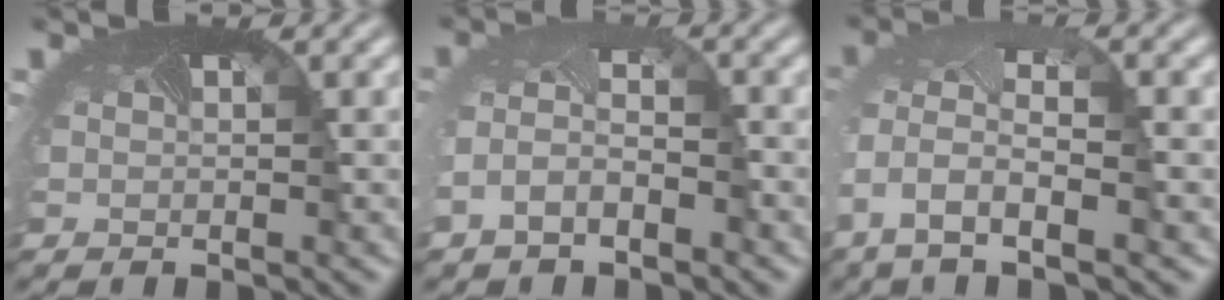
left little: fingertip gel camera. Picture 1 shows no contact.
{"total": 3.0, "force": [-1.8, 1.7, 1.6], "torque": [-0.052, -0.007, -0.043]}
{"total": 7.6, "force": [-2.4, 4.0, 6.0], "torque": [-0.164, -0.024, -0.035]}